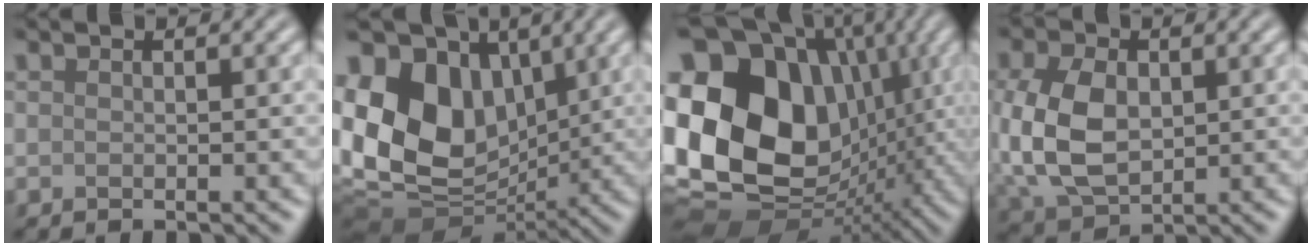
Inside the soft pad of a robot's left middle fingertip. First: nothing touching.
{"total": 16.1, "force": [1.8, 12.0, 10.6], "torque": [-0.217, 0.024, 0.046]}
{"total": 19.3, "force": [1.9, 14.6, 12.5], "torque": [-0.274, 0.018, 0.047]}
{"total": 8.5, "force": [0.1, 5.7, 6.2], "torque": [-0.165, 0.002, 0.007]}